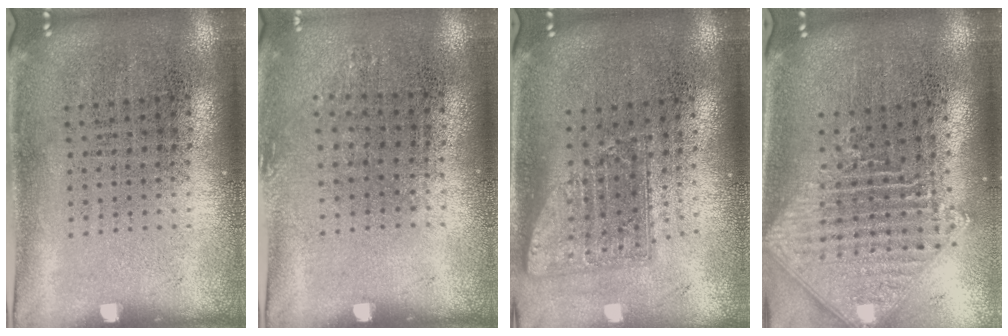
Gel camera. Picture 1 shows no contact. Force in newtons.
{"total": 0.8, "press": 0.7, "slide": 0.4}
{"total": 1.7, "press": 1.3, "slide": 1.1}
{"total": 2.4, "press": 1.9, "slide": 1.5}